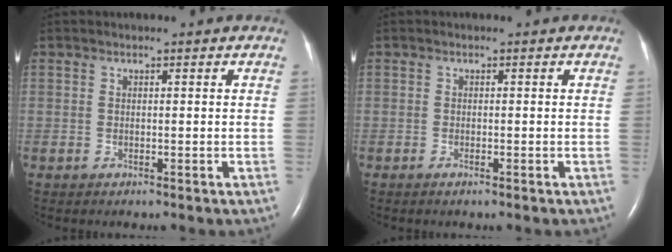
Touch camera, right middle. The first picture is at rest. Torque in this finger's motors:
{"motor_torque": [-0.37, 0.05, 0.03, -0.01]}